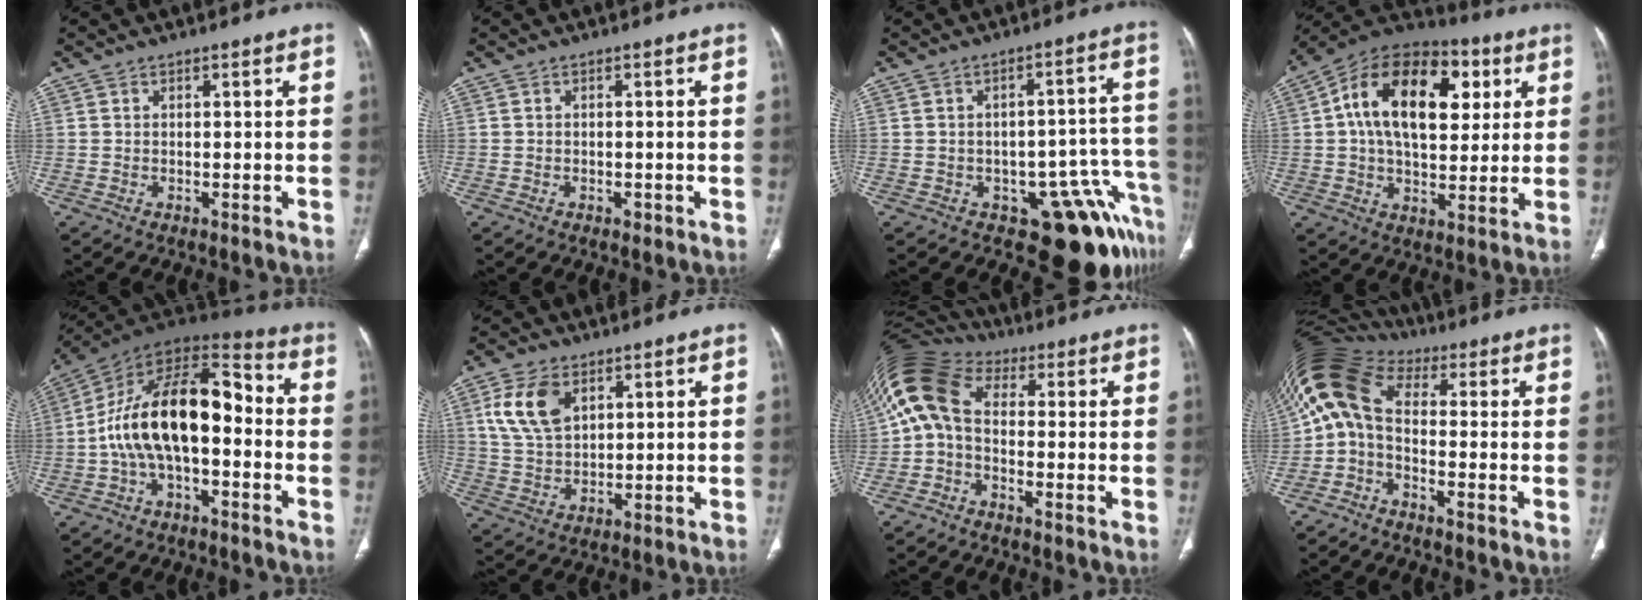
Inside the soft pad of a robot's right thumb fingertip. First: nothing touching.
{"total": 0.7, "force": [-0.4, 0.5, 0.3], "torque": [-0.005, 0.001, -0.005]}
{"total": 12.9, "force": [-8.3, 5.4, 8.2], "torque": [-0.028, 0.078, -0.105]}
{"total": 22.1, "force": [5.4, 13.2, 17.0], "torque": [-0.254, 0.012, 0.076]}
{"total": 19.4, "force": [-2.2, 10.0, 16.5], "torque": [-0.271, 0.058, -0.044]}
{"total": 10.0, "force": [4.1, 6.2, 6.7], "torque": [-0.122, -0.009, 0.085]}
{"total": 12.0, "force": [0.4, 7.7, 9.2], "torque": [-0.193, 0.046, -0.006]}
{"total": 10.4, "force": [-0.1, 6.1, 8.5], "torque": [-0.171, 0.055, -0.016]}